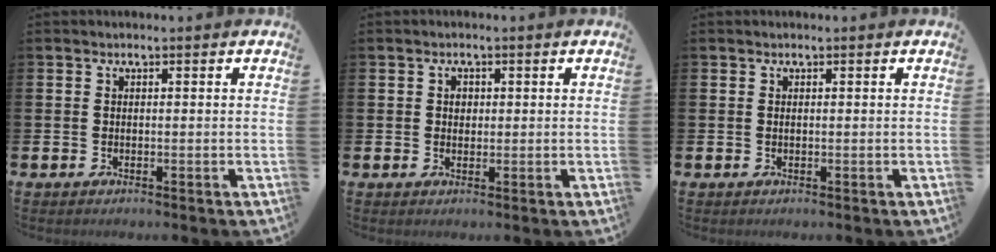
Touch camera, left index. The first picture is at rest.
{"total": 1.3, "force": [0.4, 1.1, 0.5], "torque": [0.014, -0.002, 0.001]}
{"total": 0.0}